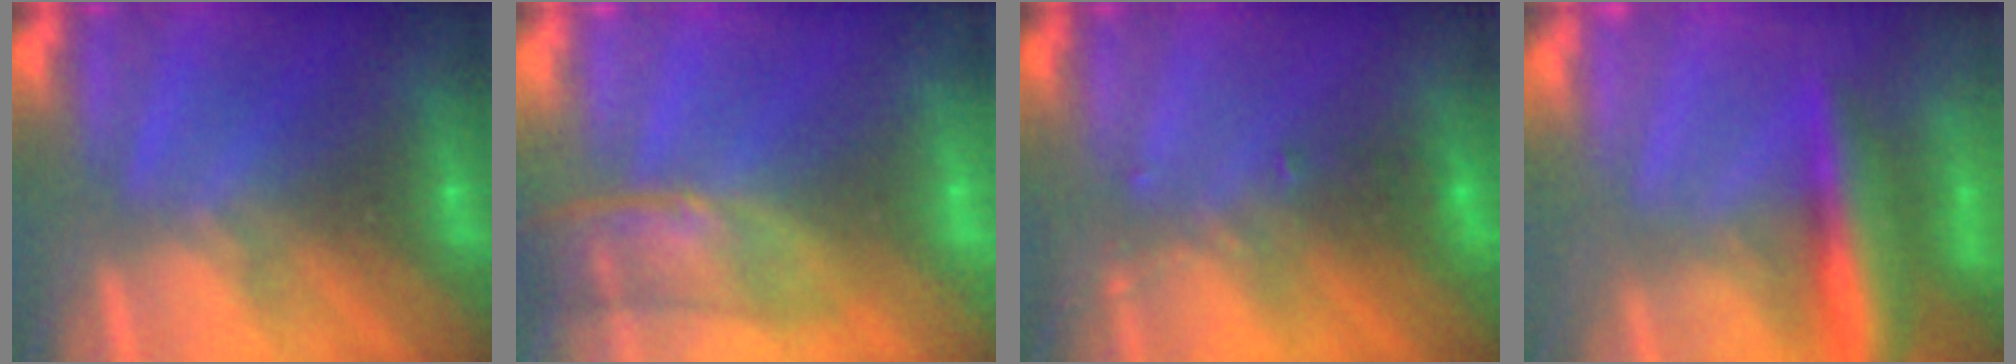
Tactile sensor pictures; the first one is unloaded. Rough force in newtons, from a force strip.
{"total": 3.5}
{"total": 2.7}
{"total": 7.7}